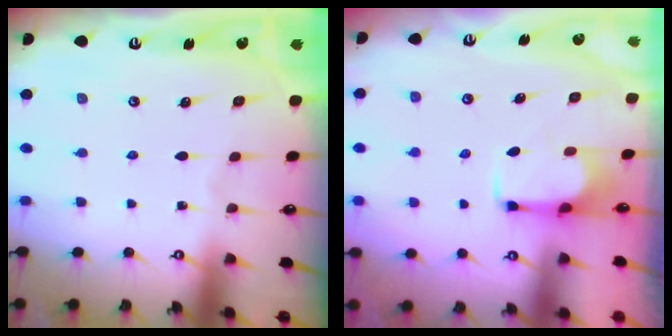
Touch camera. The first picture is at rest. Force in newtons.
{"total": 2.7, "press": 2.6, "slide": 0.9}